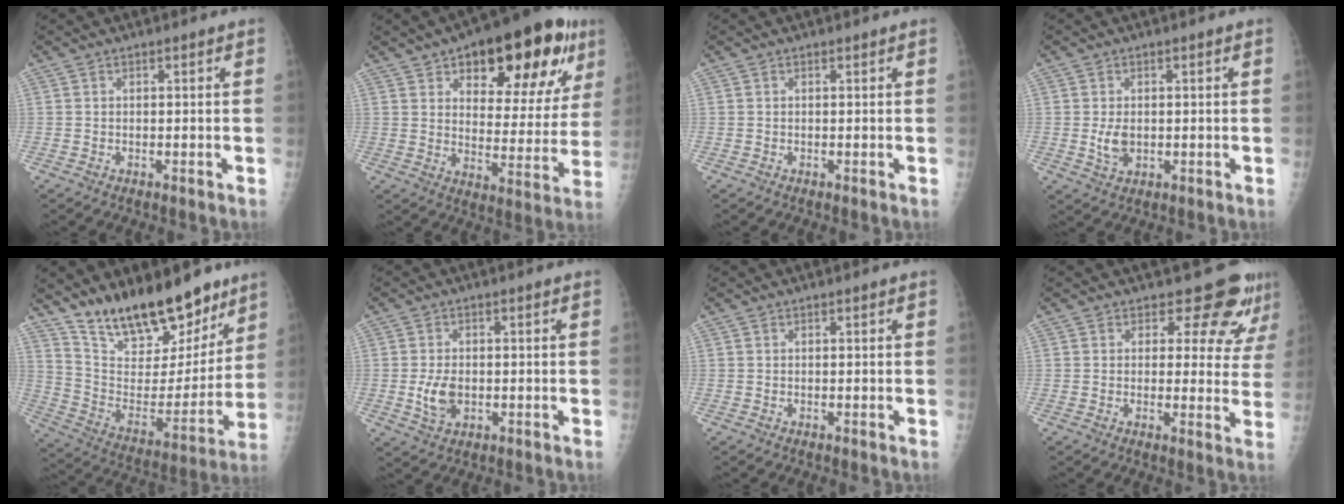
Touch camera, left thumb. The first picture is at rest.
{"total": 24.6, "force": [12.5, 11.0, 18.2], "torque": [-0.204, -0.017, 0.179]}
{"total": 0.0}
{"total": 3.9, "force": [-0.2, 2.5, 3.0], "torque": [-0.049, -0.002, 0.002]}
{"total": 21.9, "force": [16.3, 9.2, 11.4], "torque": [-0.139, -0.090, 0.277]}
{"total": 5.2, "force": [-0.9, 3.4, 3.9], "torque": [-0.069, 0.003, -0.011]}
{"total": 0.0}
{"total": 9.0, "force": [8.1, 3.8, 1.2], "torque": [0.029, -0.056, 0.073]}